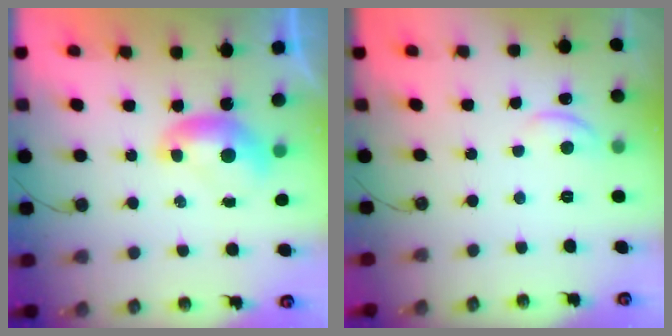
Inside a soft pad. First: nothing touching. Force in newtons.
{"total": 1.3, "press": 1.1, "slide": 0.5}